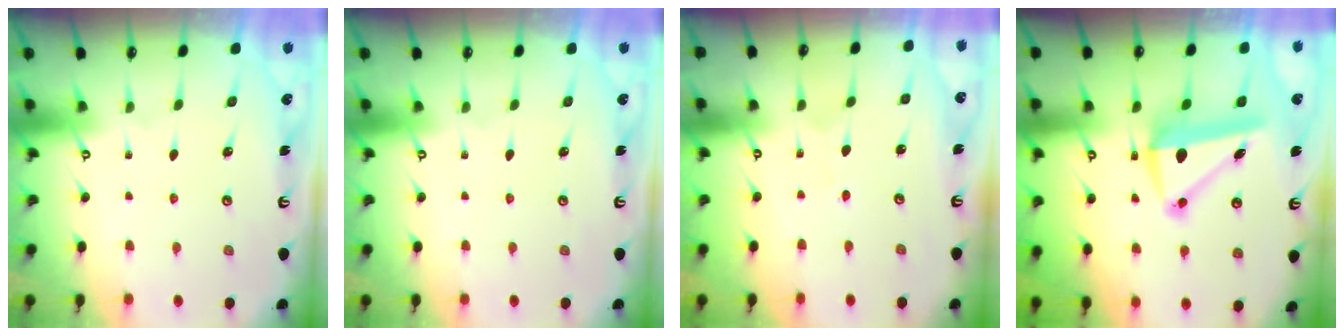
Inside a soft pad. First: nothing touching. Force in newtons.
{"total": 0.0}
{"total": 0.6, "press": 0.6, "slide": 0.0}
{"total": 9.8, "press": 9.2, "slide": 3.4}